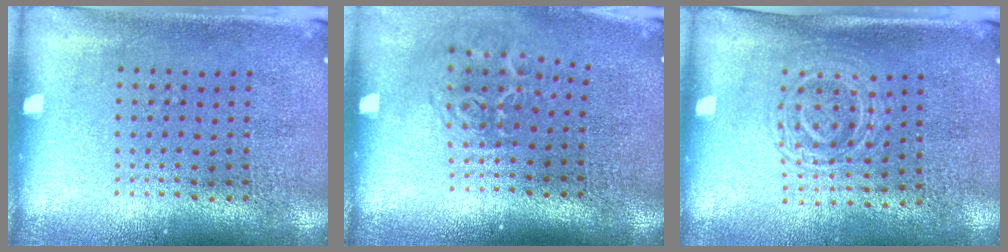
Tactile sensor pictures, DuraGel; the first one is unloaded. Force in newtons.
{"total": 1.9, "press": 1.2, "slide": 1.4}
{"total": 1.6, "press": 1.4, "slide": 0.7}